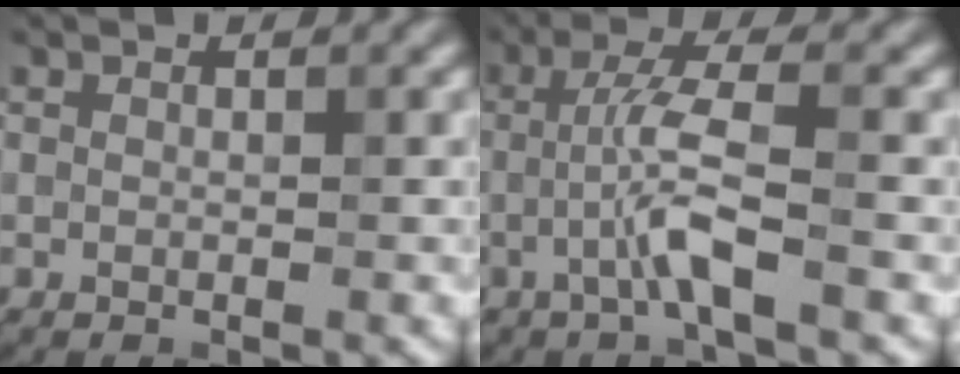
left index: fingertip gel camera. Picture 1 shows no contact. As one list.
[{"total": 4.0, "force": [-1.1, 0.3, 3.9], "torque": [-0.082, 0.011, -0.028]}]